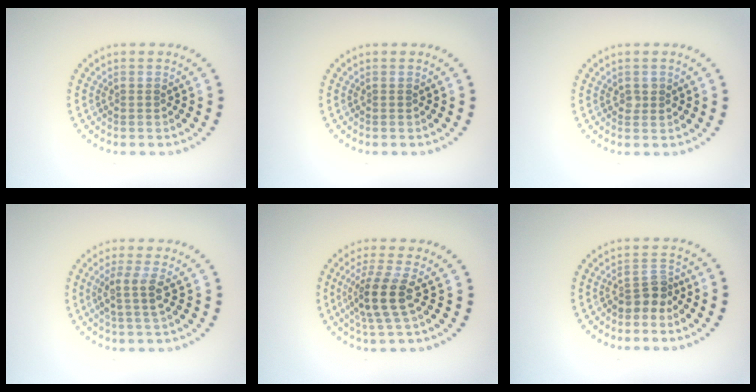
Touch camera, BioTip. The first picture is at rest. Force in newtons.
{"total": 0.0}
{"total": 1.0, "press": 1.0, "slide": 0.2}
{"total": 2.4, "press": 2.0, "slide": 1.4}
{"total": 4.0, "press": 3.1, "slide": 2.4}
{"total": 2.2, "press": 1.7, "slide": 1.4}